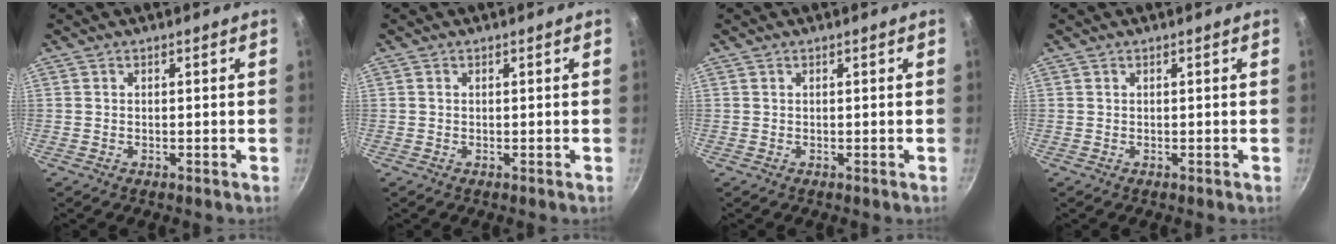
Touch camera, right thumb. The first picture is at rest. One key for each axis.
{"total": 0.0}
{"total": 0.0}
{"total": 0.0}